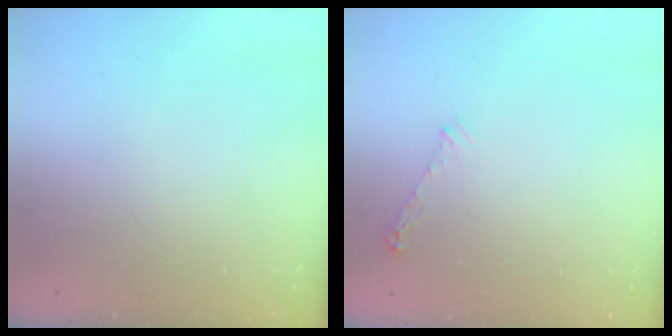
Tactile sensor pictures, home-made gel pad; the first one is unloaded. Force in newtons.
{"total": 4.9, "press": 4.9, "slide": 0.5}